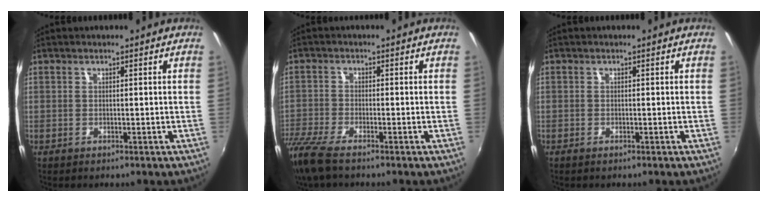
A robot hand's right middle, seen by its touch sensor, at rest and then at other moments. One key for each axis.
{"total": 8.8, "fx": -6.9, "fy": 2.0, "fz": 5.1, "tx": -0.135, "ty": -0.038, "tz": -0.135}
{"total": 0.6, "fx": -0.5, "fy": 0.2, "fz": 0.2, "tx": -0.006, "ty": -0.003, "tz": -0.010}